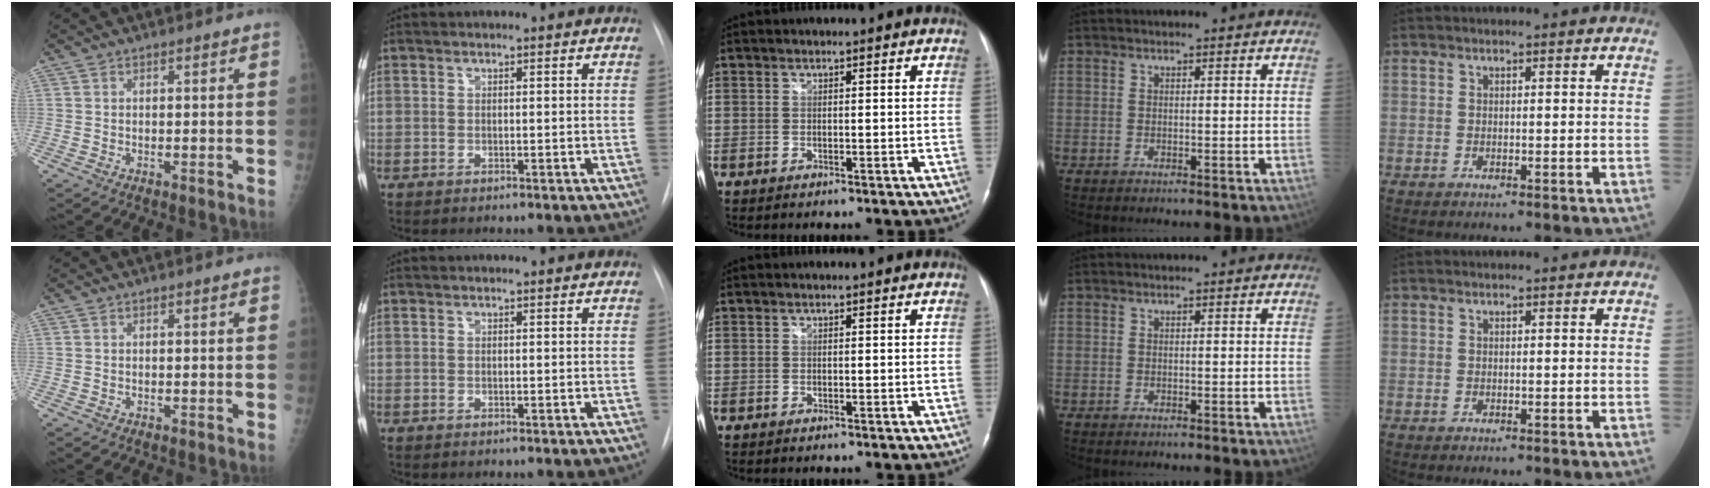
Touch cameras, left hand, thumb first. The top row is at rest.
{}